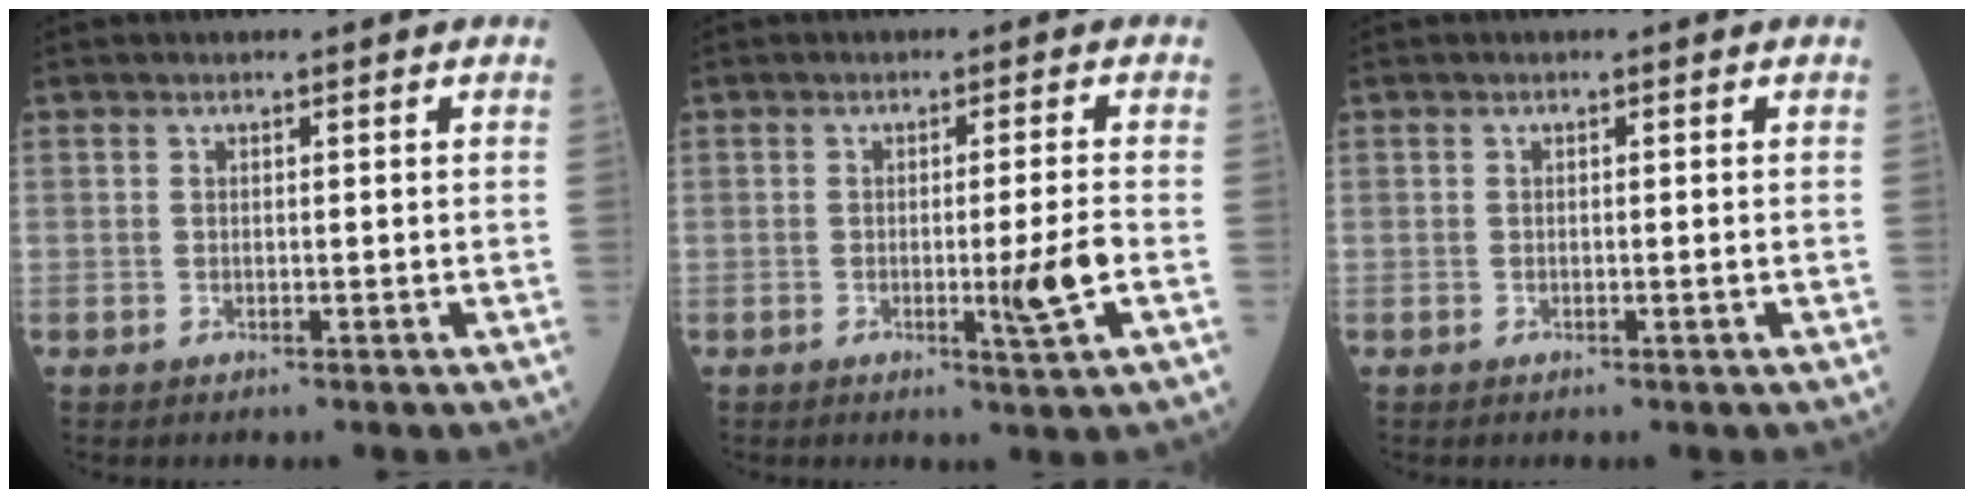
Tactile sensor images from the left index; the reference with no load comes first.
{"total": 4.9, "force": [-1.3, -0.8, 4.7], "torque": [-0.074, -0.011, -0.017]}
{"total": 0.0}